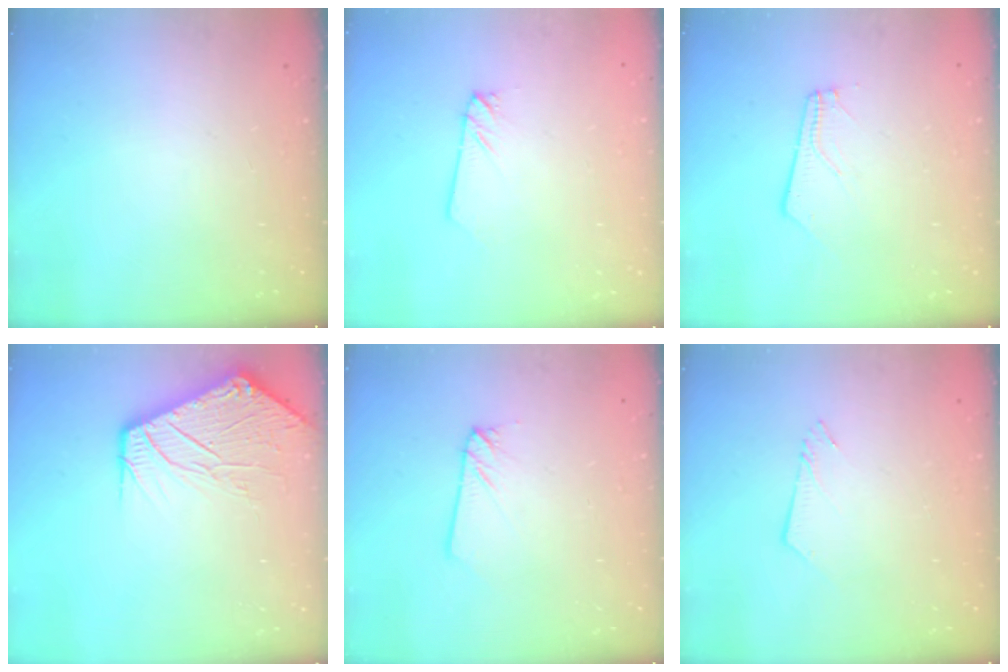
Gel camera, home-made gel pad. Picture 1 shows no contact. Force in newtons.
{"total": 1.6, "press": 1.6, "slide": 0.0}
{"total": 4.0, "press": 3.9, "slide": 0.5}
{"total": 11.6, "press": 11.6, "slide": 0.9}
{"total": 2.2, "press": 2.2, "slide": 0.2}
{"total": 3.4, "press": 3.4, "slide": 0.3}